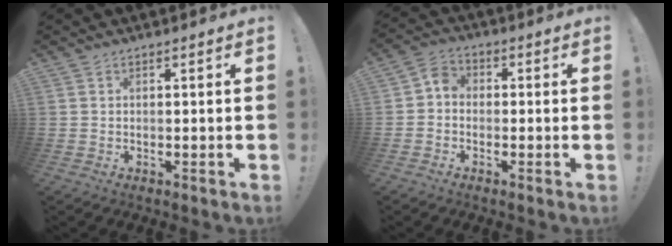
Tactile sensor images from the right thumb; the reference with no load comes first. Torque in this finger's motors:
{"motor_torque": [0.63, 0.51, 0.37, -0.45, 0.00]}